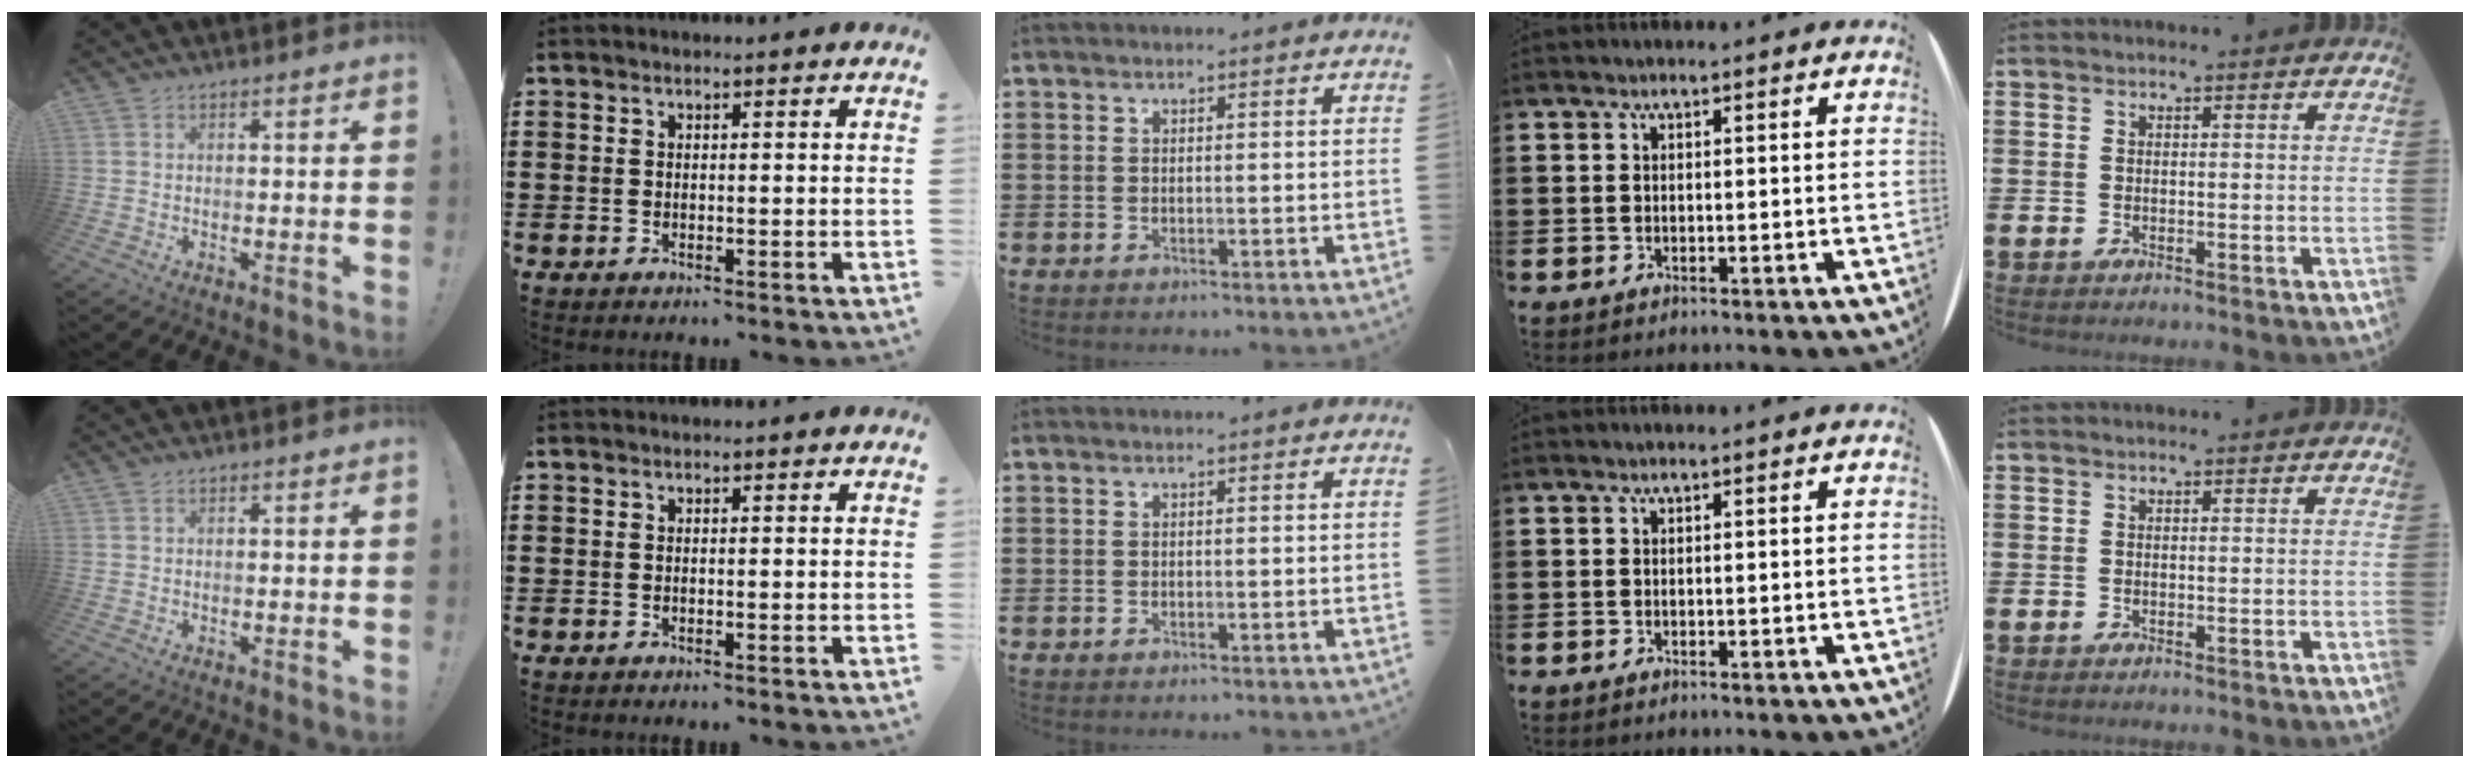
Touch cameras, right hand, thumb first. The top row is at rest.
{}